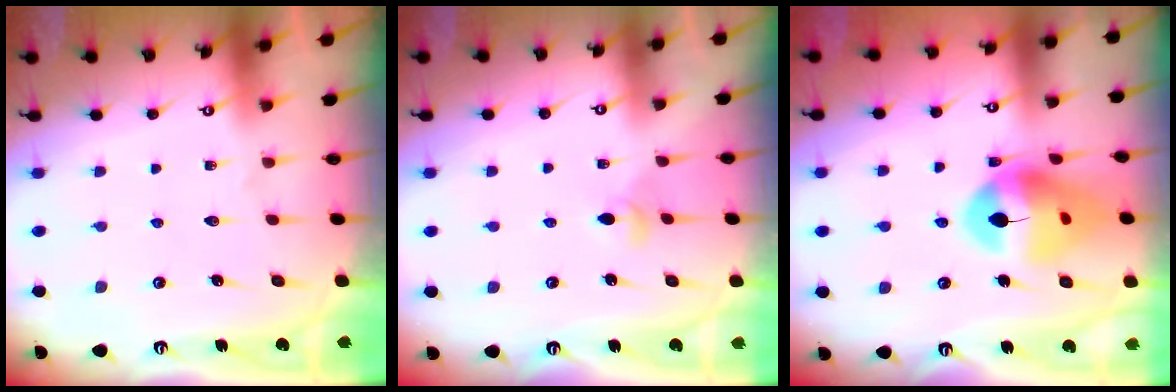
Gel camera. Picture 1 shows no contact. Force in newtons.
{"total": 3.6, "press": 3.6, "slide": 0.7}
{"total": 16.2, "press": 16.1, "slide": 1.8}